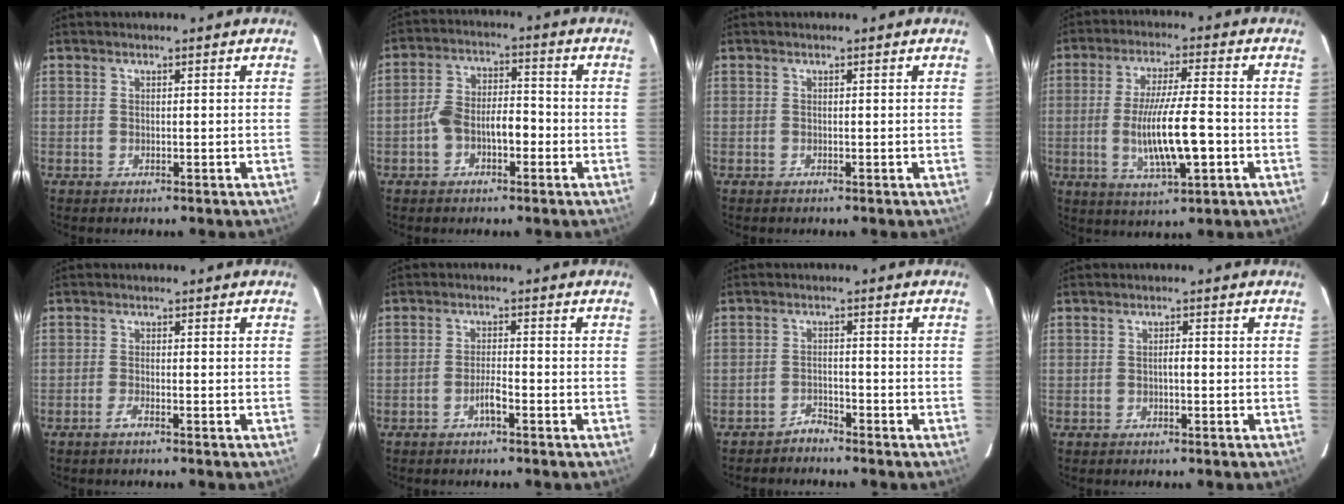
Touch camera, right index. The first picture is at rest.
{"total": 7.2, "force": [-2.1, 3.6, 5.8], "torque": [-0.117, 0.029, -0.037]}
{"total": 0.0}
{"total": 11.1, "force": [-2.1, 1.5, 10.8], "torque": [-0.201, -0.006, -0.034]}
{"total": 1.2, "force": [-1.0, -0.1, 0.8], "torque": [-0.017, 0.000, -0.020]}
{"total": 2.4, "force": [-1.4, 0.2, 1.9], "torque": [-0.035, 0.001, -0.027]}
{"total": 1.9, "force": [-1.9, 0.2, -0.1], "torque": [0.006, -0.003, -0.032]}
{"total": 1.0, "force": [-0.3, 0.2, 0.9], "torque": [-0.015, 0.003, -0.007]}